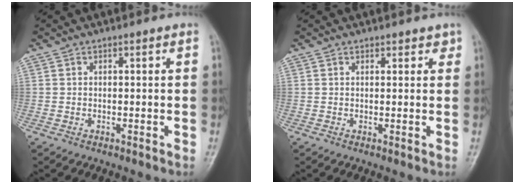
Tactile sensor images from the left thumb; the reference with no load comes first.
{"total": 1.6, "force": [1.2, 1.0, 0.3], "torque": [0.013, -0.006, 0.009]}